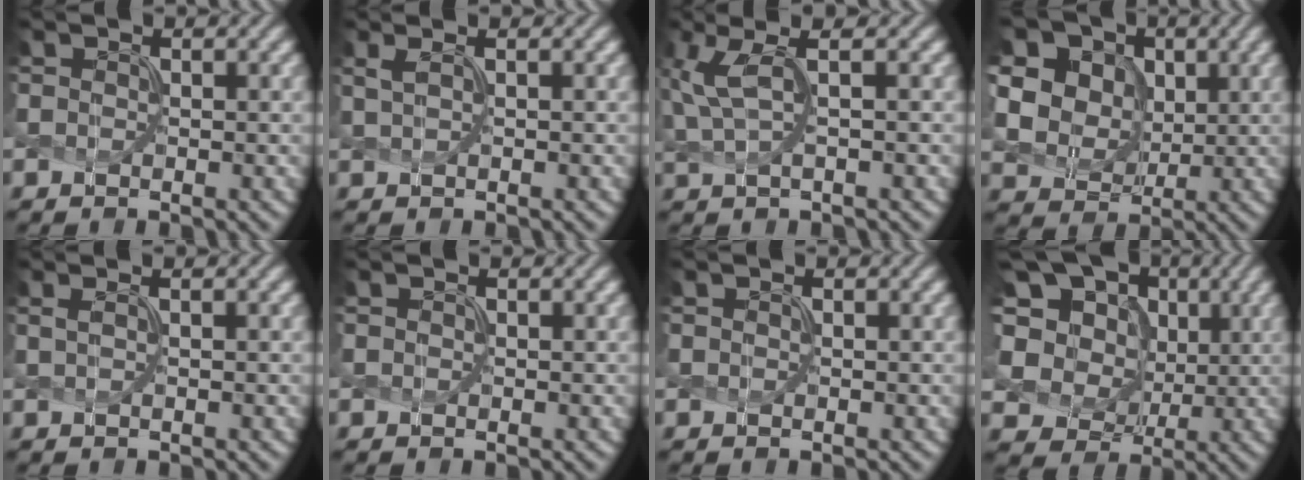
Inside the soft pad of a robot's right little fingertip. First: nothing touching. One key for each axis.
{"total": 2.6, "fx": 1.4, "fy": 1.3, "fz": 1.8, "tx": -0.022, "ty": 0.016, "tz": 0.005}
{"total": 3.1, "fx": 1.1, "fy": 0.6, "fz": 2.9, "tx": -0.081, "ty": 0.012, "tz": 0.035}
{"total": 13.6, "fx": 5.3, "fy": 11.2, "fz": 5.5, "tx": -0.169, "ty": 0.030, "tz": 0.112}
{"total": 2.1, "fx": 0.9, "fy": 1.0, "fz": 1.5, "tx": -0.013, "ty": 0.011, "tz": -0.007}
{"total": 0.0}
{"total": 0.0}
{"total": 11.6, "fx": 4.4, "fy": 9.2, "fz": 5.6, "tx": -0.130, "ty": 0.028, "tz": 0.070}